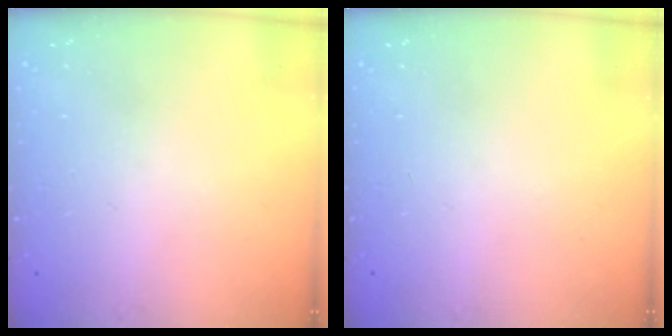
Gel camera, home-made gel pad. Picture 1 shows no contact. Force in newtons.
{"total": 0.0}